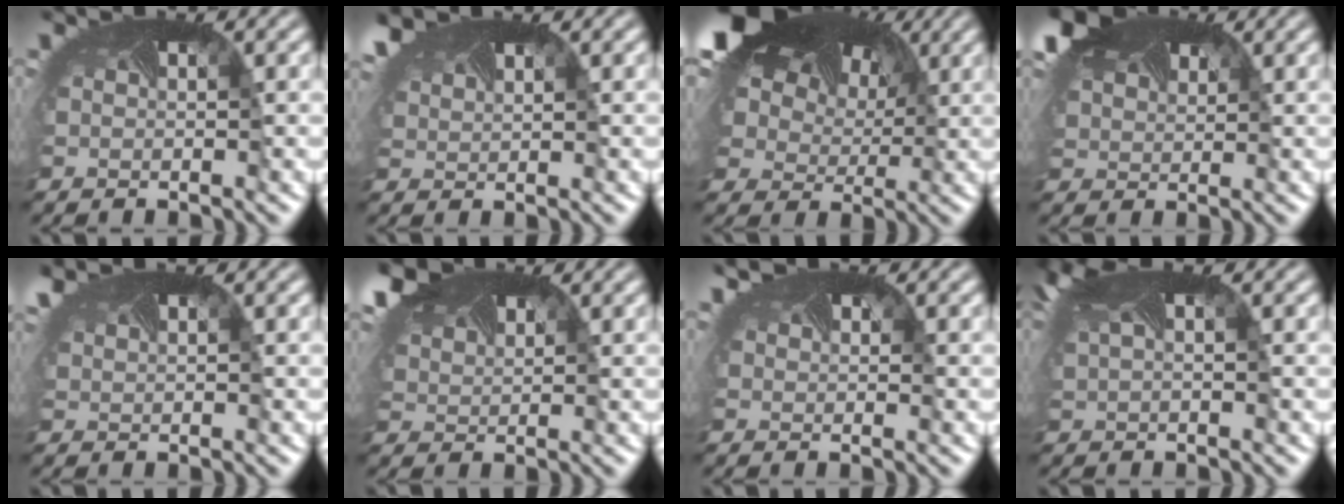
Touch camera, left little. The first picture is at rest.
{"total": 3.0, "force": [2.4, 1.2, 1.3], "torque": [-0.057, -0.005, 0.051]}
{"total": 18.5, "force": [8.9, 12.1, 10.7], "torque": [-0.277, 0.049, 0.167]}
{"total": 6.9, "force": [4.4, 4.1, 3.3], "torque": [-0.103, 0.013, 0.082]}
{"total": 2.5, "force": [1.8, 0.9, 1.4], "torque": [-0.055, 0.001, 0.039]}
{"total": 5.7, "force": [4.4, 2.7, 2.4], "torque": [-0.088, 0.007, 0.082]}
{"total": 1.4, "force": [0.8, -0.5, -1.0], "torque": [-0.005, -0.012, 0.018]}
{"total": 4.8, "force": [2.3, 2.4, 3.5], "torque": [-0.116, 0.015, 0.054]}